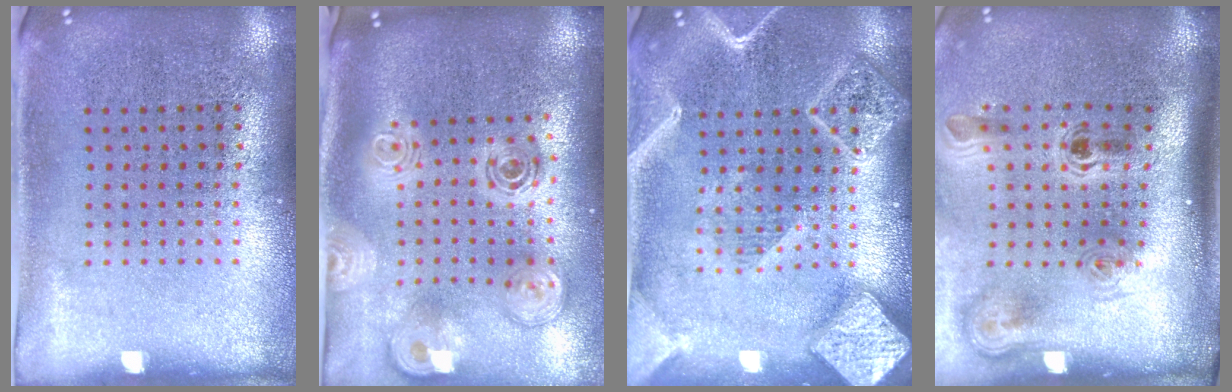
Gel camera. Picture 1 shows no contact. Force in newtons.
{"total": 2.8, "press": 2.0, "slide": 2.0}
{"total": 2.8, "press": 2.8, "slide": 0.3}
{"total": 2.3, "press": 1.4, "slide": 1.8}